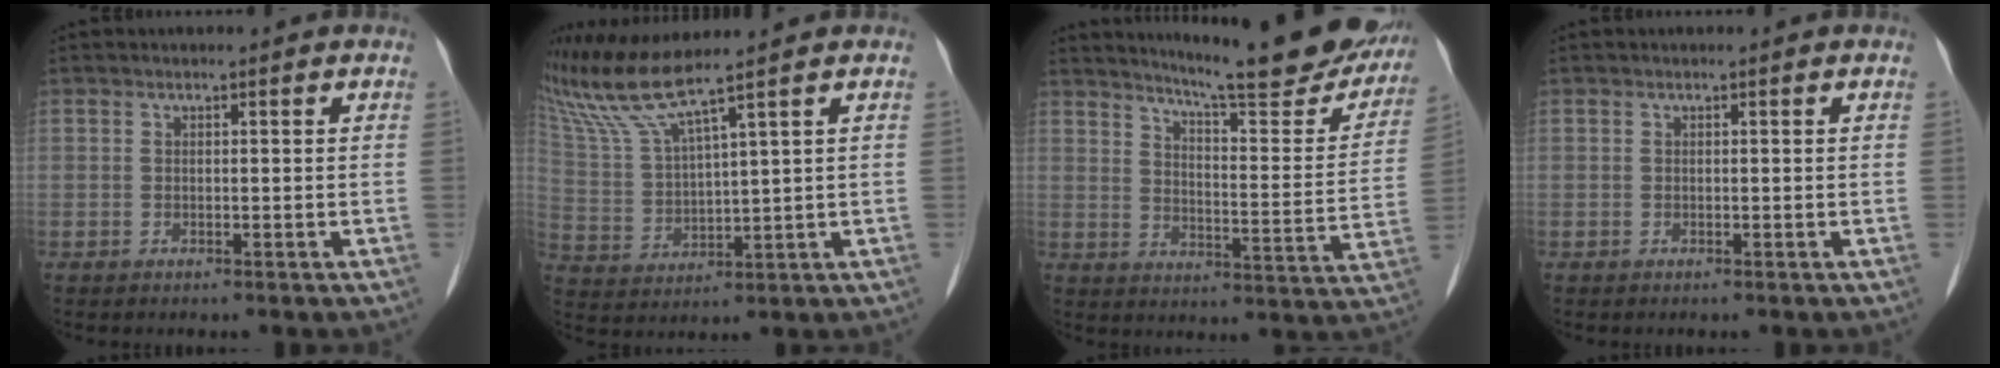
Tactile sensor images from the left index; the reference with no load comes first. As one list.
[{"total": 8.1, "force": [6.9, -1.6, 4.0], "torque": [-0.096, -0.004, 0.148]}, {"total": 20.3, "force": [18.0, 2.5, 9.1], "torque": [-0.122, -0.046, 0.228]}, {"total": 0.0}]